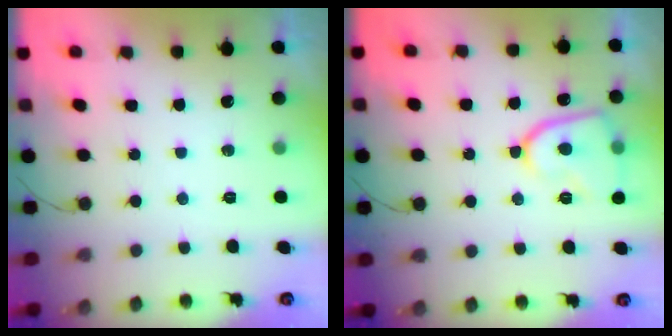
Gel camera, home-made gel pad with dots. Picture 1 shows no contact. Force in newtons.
{"total": 12.7, "press": 12.6, "slide": 1.5}